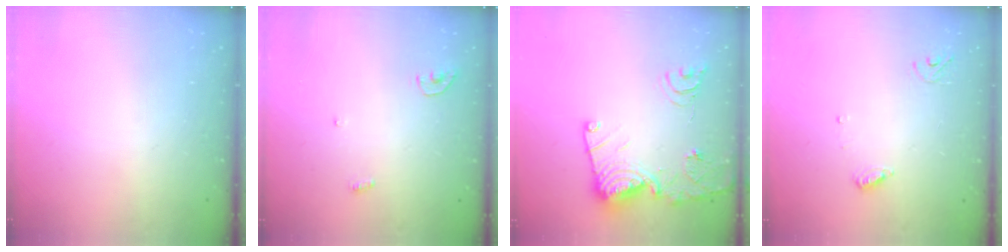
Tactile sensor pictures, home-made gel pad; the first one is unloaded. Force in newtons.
{"total": 3.6, "press": 3.5, "slide": 0.4}
{"total": 18.1, "press": 18.0, "slide": 2.0}
{"total": 3.6, "press": 3.6, "slide": 0.3}